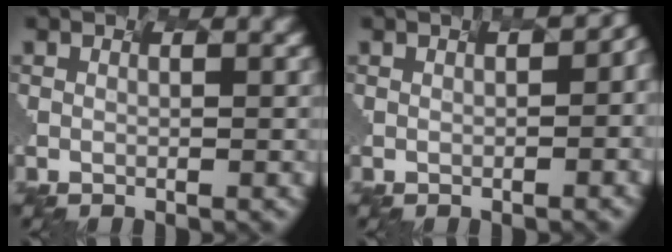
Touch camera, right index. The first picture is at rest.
{"total": 5.8, "force": [1.2, 2.5, 5.0], "torque": [-0.031, 0.042, 0.036]}